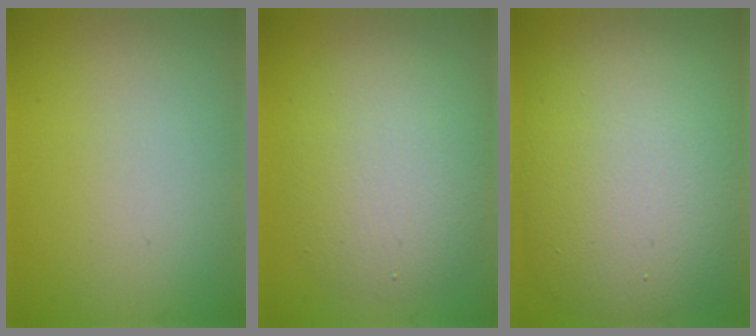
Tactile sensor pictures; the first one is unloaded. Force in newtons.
{"total": 5.6, "press": 5.6, "slide": 0.3}
{"total": 12.2, "press": 12.2, "slide": 0.8}